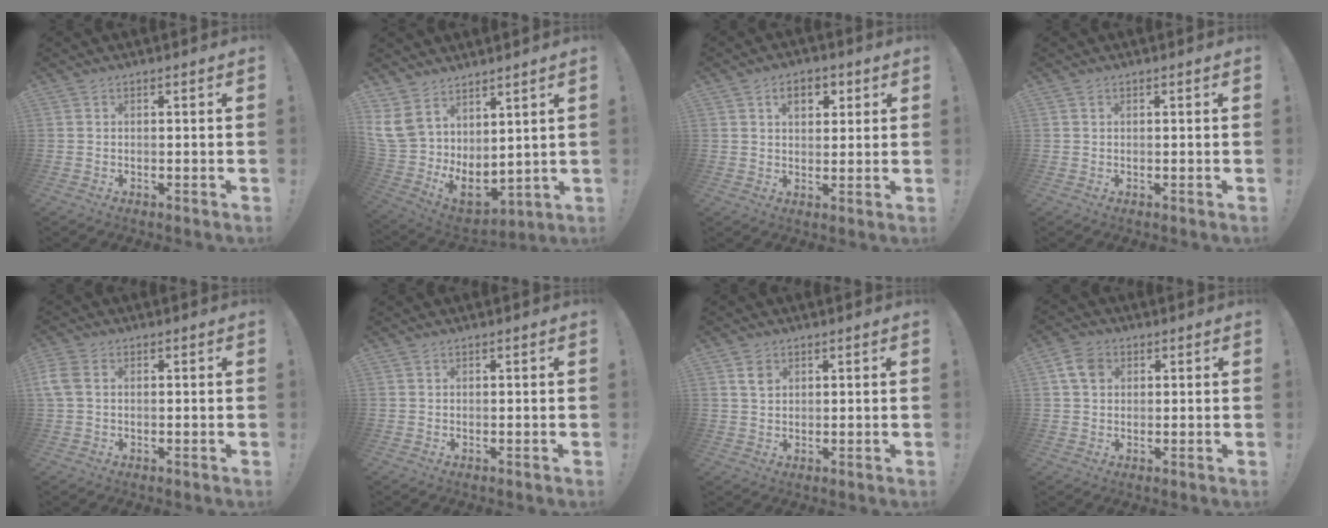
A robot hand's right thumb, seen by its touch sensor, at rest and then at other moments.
{"total": 9.9, "force": [2.7, 7.1, 6.3], "torque": [-0.125, -0.054, 0.055]}
{"total": 6.8, "force": [2.7, 4.6, 4.1], "torque": [-0.047, -0.002, 0.043]}
{"total": 0.0}
{"total": 4.1, "force": [0.8, 2.9, 2.8], "torque": [-0.064, 0.004, 0.016]}
{"total": 0.0}
{"total": 3.6, "force": [1.9, 2.6, 1.7], "torque": [-0.013, -0.008, 0.034]}
{"total": 6.2, "force": [2.1, 4.7, 3.5], "torque": [-0.062, 0.008, 0.043]}